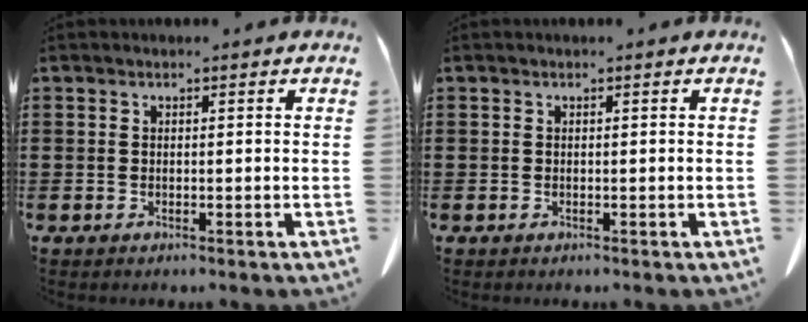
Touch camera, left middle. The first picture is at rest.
{"total": 0.0}